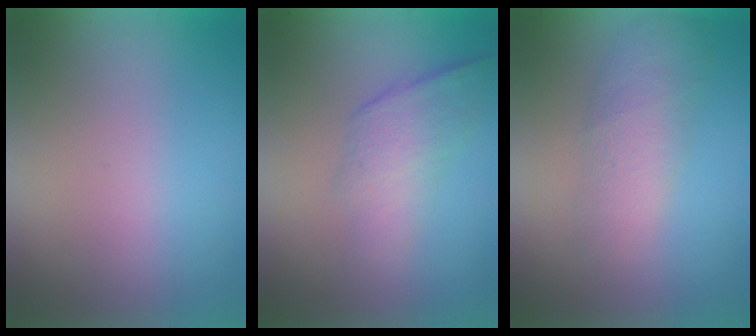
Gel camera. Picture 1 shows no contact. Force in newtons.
{"total": 2.2}
{"total": 2.3}